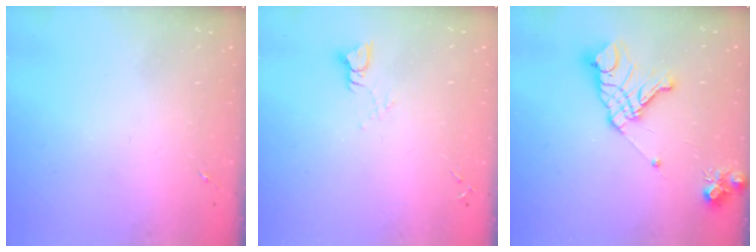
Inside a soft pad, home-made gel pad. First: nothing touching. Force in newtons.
{"total": 3.5, "press": 3.5, "slide": 0.3}
{"total": 15.8, "press": 15.7, "slide": 1.7}